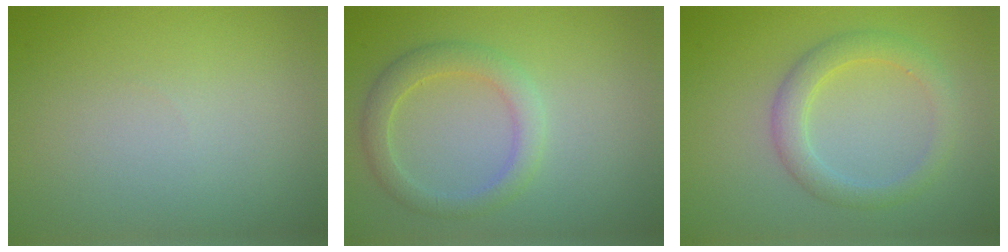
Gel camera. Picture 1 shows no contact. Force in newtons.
{"total": 2.8, "press": 2.8, "slide": 0.1}
{"total": 2.9, "press": 2.9, "slide": 0.1}